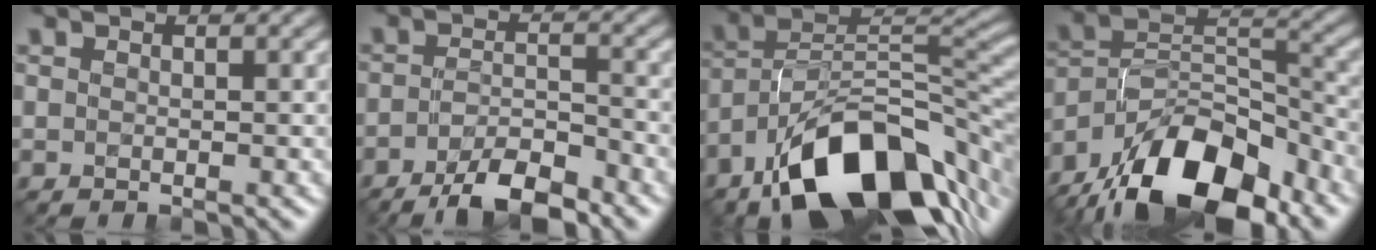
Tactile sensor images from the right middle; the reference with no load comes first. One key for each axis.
{"total": 5.9, "fx": -4.3, "fy": 1.4, "fz": 3.7, "tx": -0.066, "ty": -0.003, "tz": -0.075}
{"total": 14.3, "fx": -7.9, "fy": 6.7, "fz": 9.8, "tx": -0.154, "ty": 0.003, "tz": -0.146}
{"total": 13.5, "fx": -9.7, "fy": 5.8, "fz": 7.3, "tx": -0.132, "ty": 0.015, "tz": -0.183}